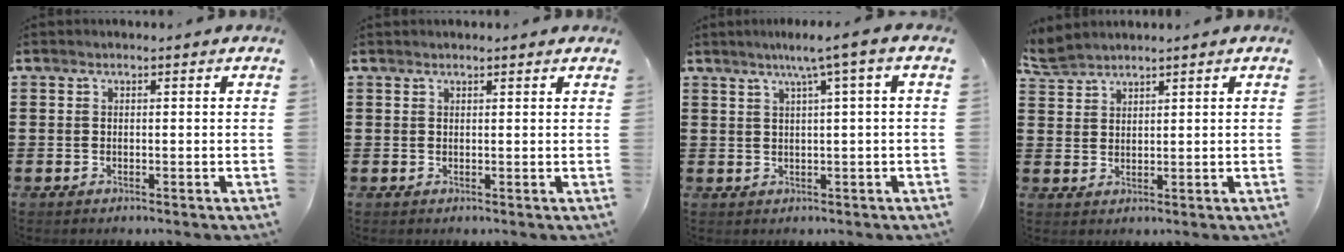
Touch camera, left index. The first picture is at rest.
{"total": 0.7, "force": [0.6, 0.2, 0.1], "torque": [-0.004, 0.002, 0.012]}
{"total": 3.8, "force": [1.4, -0.6, 3.5], "torque": [-0.067, -0.003, 0.019]}
{"total": 2.9, "force": [2.8, 0.5, 0.6], "torque": [-0.021, -0.002, 0.055]}